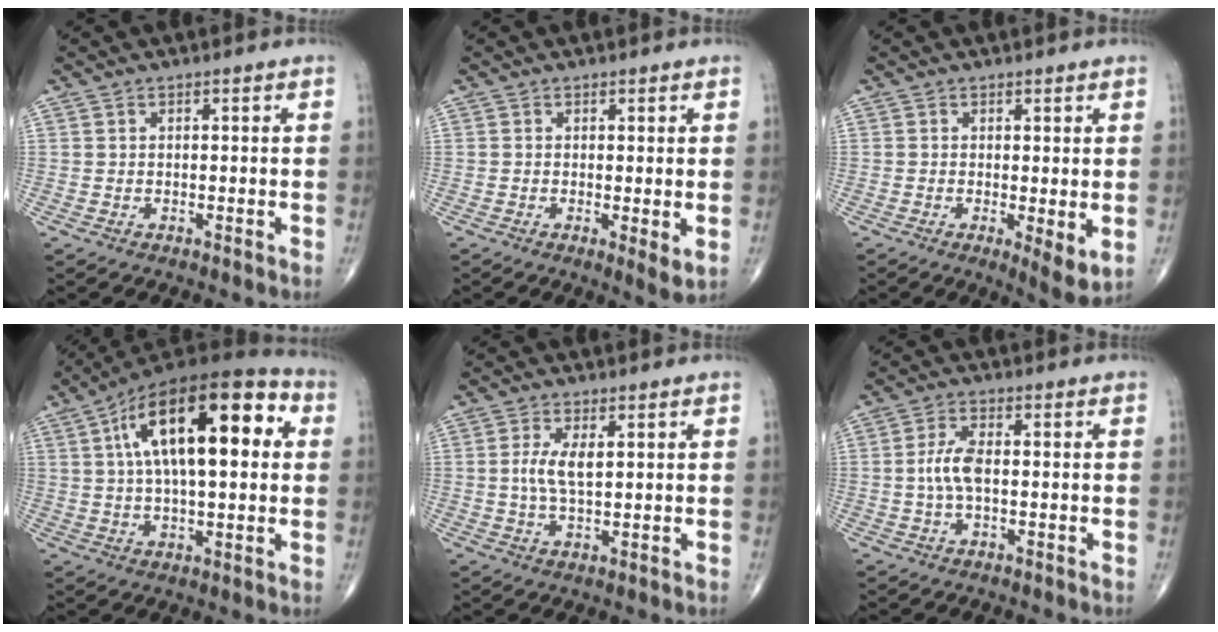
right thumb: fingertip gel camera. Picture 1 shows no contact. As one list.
[{"total": 3.1, "force": [-0.1, 0.8, 3.0], "torque": [-0.046, -0.012, -0.007]}, {"total": 5.0, "force": [-0.5, 1.4, 4.8], "torque": [-0.071, -0.016, -0.010]}, {"total": 23.1, "force": [5.6, 9.7, 20.2], "torque": [-0.322, 0.024, 0.080]}, {"total": 5.0, "force": [0.9, 2.1, 4.4], "torque": [-0.096, -0.004, 0.018]}, {"total": 4.7, "force": [-0.3, 2.0, 4.3], "torque": [-0.101, 0.010, -0.010]}]